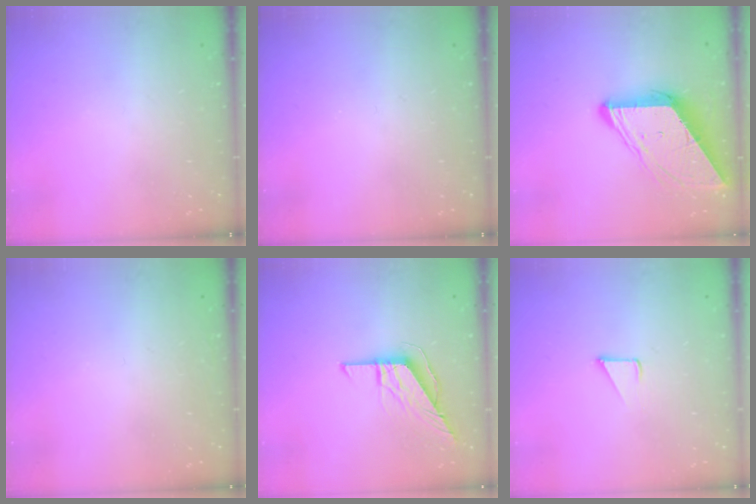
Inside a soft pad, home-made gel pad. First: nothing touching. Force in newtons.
{"total": 0.0}
{"total": 10.3, "press": 10.3, "slide": 0.9}
{"total": 1.6, "press": 1.6, "slide": 0.1}
{"total": 9.4, "press": 9.4, "slide": 0.9}
{"total": 2.8, "press": 2.8, "slide": 0.2}